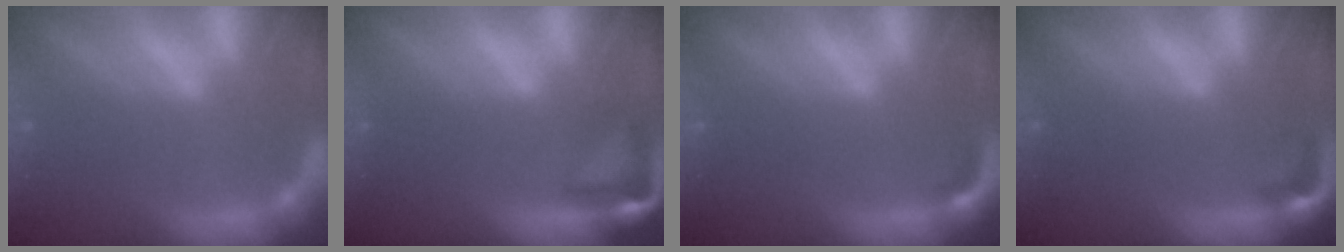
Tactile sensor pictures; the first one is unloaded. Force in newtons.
{"total": 4.4}
{"total": 0.9}
{"total": 1.9}